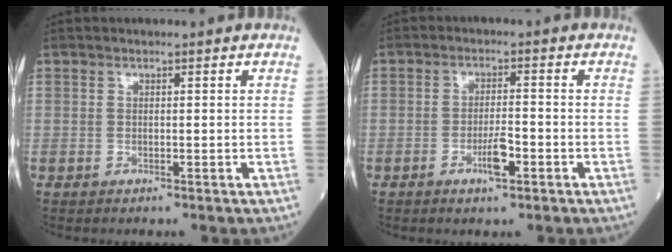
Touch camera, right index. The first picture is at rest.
{"total": 3.7, "force": [-1.9, 0.7, 3.1], "torque": [-0.059, 0.001, -0.034]}